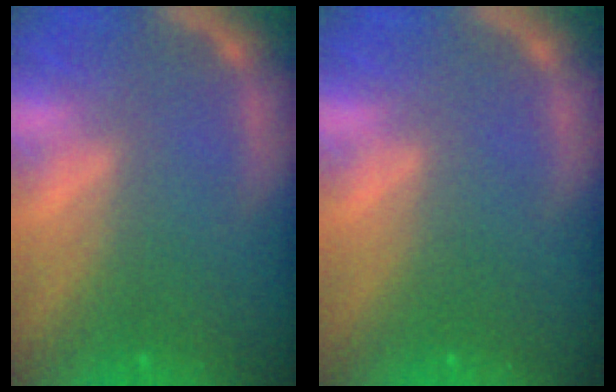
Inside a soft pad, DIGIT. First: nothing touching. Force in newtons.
{"total": 0.0}